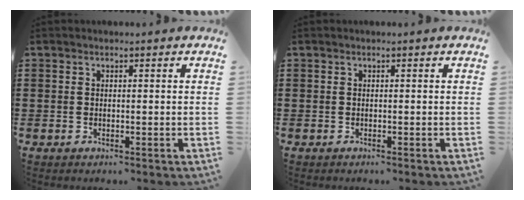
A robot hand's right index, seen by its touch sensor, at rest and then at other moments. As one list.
[{"total": 0.0}]